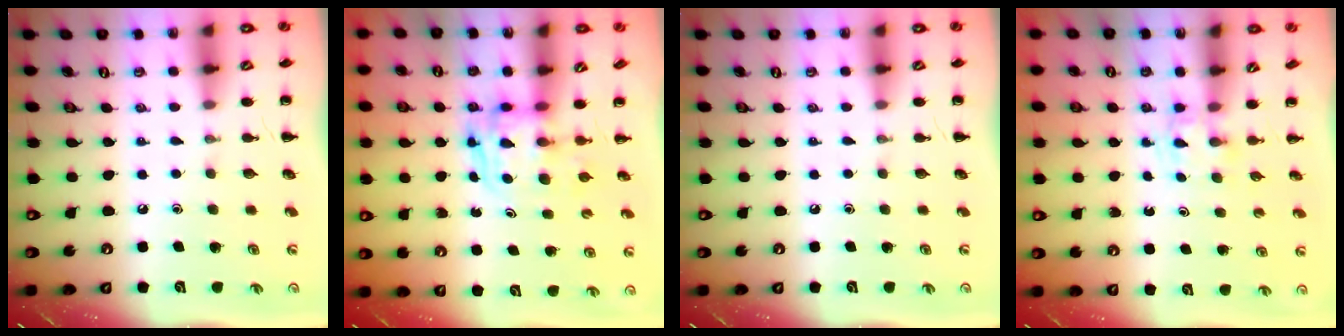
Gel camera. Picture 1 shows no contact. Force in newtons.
{"total": 3.9, "press": 3.8, "slide": 0.8}
{"total": 0.0}
{"total": 1.7, "press": 1.4, "slide": 0.9}